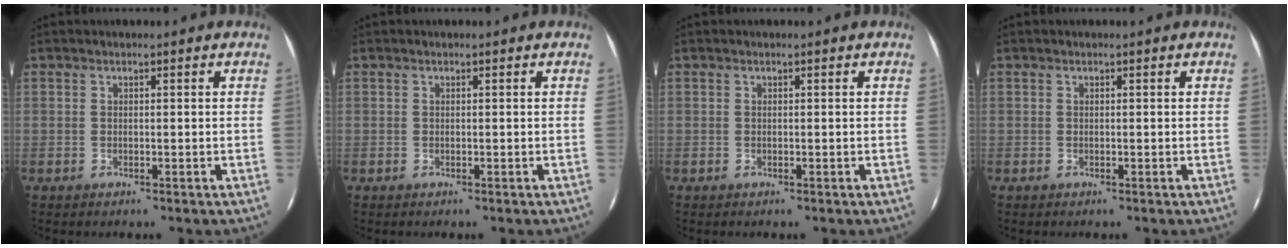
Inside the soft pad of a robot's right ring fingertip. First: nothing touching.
{"total": 0.0}
{"total": 0.0}
{"total": 0.0}